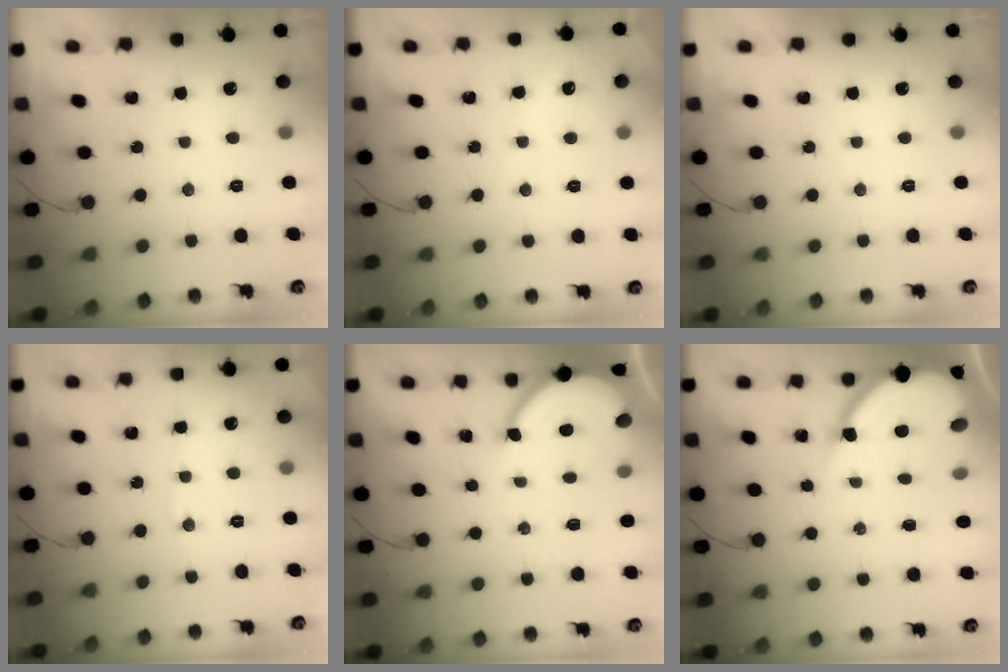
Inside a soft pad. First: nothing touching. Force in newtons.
{"total": 2.0, "press": 2.0, "slide": 0.3}
{"total": 0.0}
{"total": 2.9, "press": 2.8, "slide": 0.4}
{"total": 6.9, "press": 6.8, "slide": 0.7}
{"total": 10.6, "press": 10.5, "slide": 1.2}